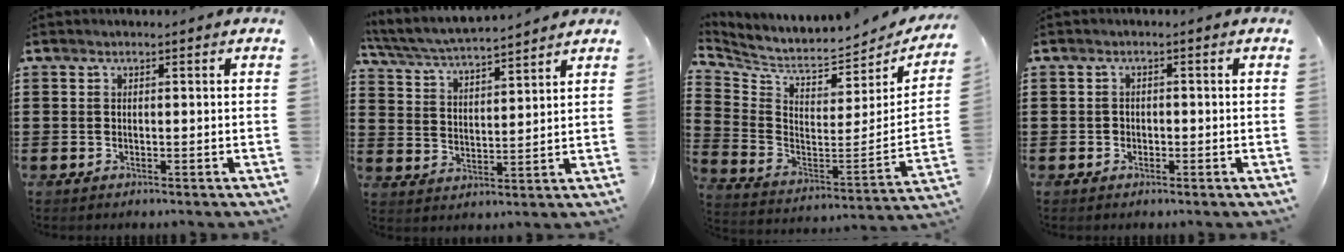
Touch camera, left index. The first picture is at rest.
{"total": 4.9, "force": [4.7, 0.0, 1.5], "torque": [-0.051, -0.030, 0.078]}
{"total": 4.9, "force": [4.5, 0.5, 1.8], "torque": [-0.063, -0.056, 0.071]}
{"total": 0.9, "force": [-0.5, 0.7, 0.3], "torque": [-0.008, 0.002, -0.011]}